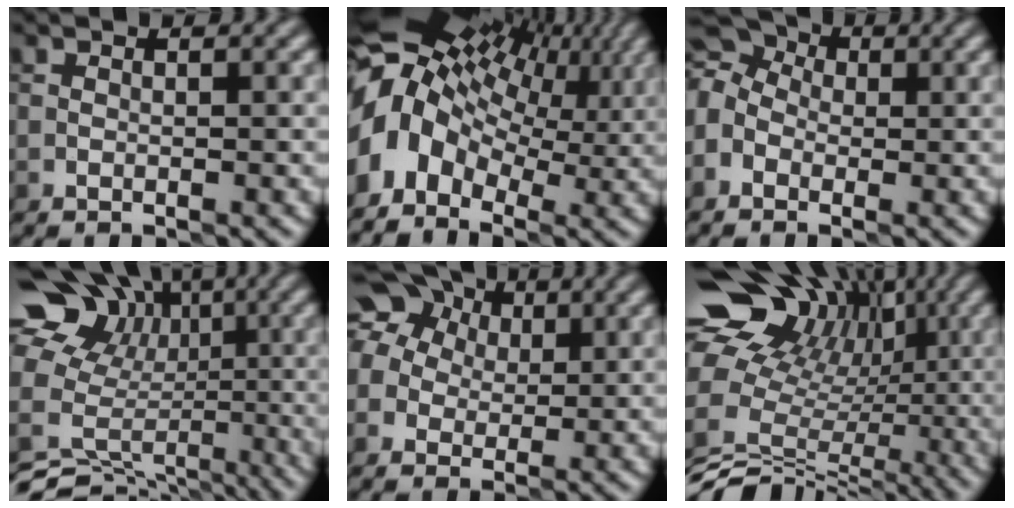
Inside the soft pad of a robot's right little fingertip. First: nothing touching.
{"total": 13.5, "force": [1.9, 9.5, 9.3], "torque": [-0.187, 0.017, 0.043]}
{"total": 7.5, "force": [0.6, 5.9, 4.7], "torque": [-0.089, 0.036, -0.026]}
{"total": 14.4, "force": [0.6, 12.2, 7.7], "torque": [-0.166, 0.046, 0.039]}
{"total": 11.0, "force": [4.0, 8.9, 5.0], "torque": [-0.107, 0.044, 0.050]}
{"total": 15.1, "force": [2.5, 11.9, 8.9], "torque": [-0.159, 0.026, 0.066]}